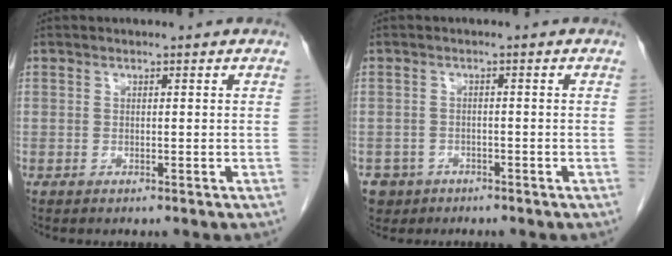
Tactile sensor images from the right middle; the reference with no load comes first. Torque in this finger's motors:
{"motor_torque": [0.59, -0.47, 0.03, -0.01]}